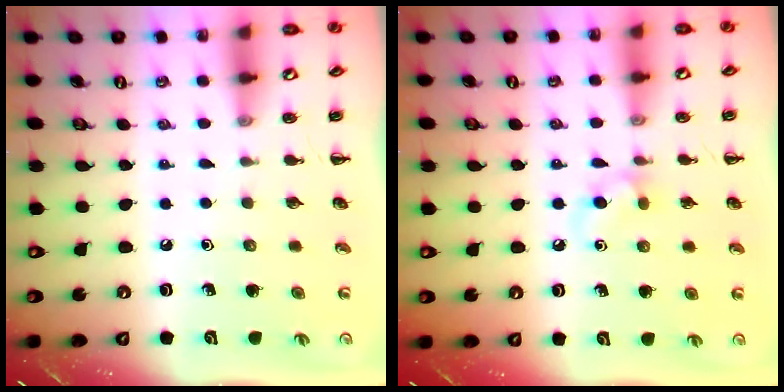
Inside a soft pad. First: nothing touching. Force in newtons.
{"total": 4.9, "press": 4.7, "slide": 1.5}